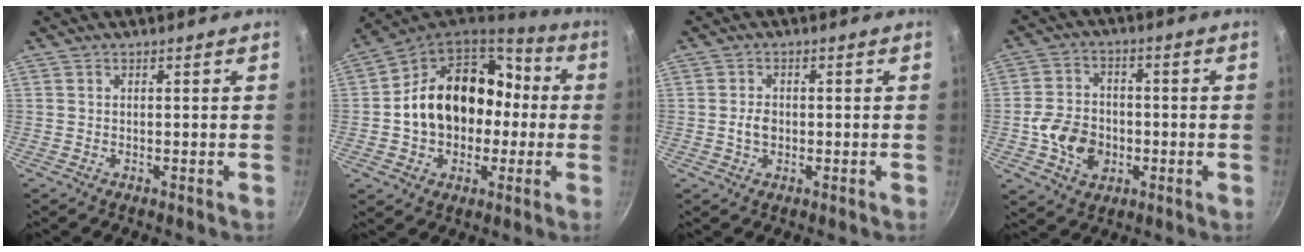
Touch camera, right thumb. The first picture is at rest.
{"total": 21.3, "force": [-0.3, 16.6, 13.3], "torque": [-0.191, 0.056, -0.003]}
{"total": 3.0, "force": [-0.3, 2.2, 2.0], "torque": [-0.029, 0.007, -0.007]}
{"total": 10.4, "force": [-2.2, 8.1, 6.1], "torque": [-0.088, 0.020, -0.043]}